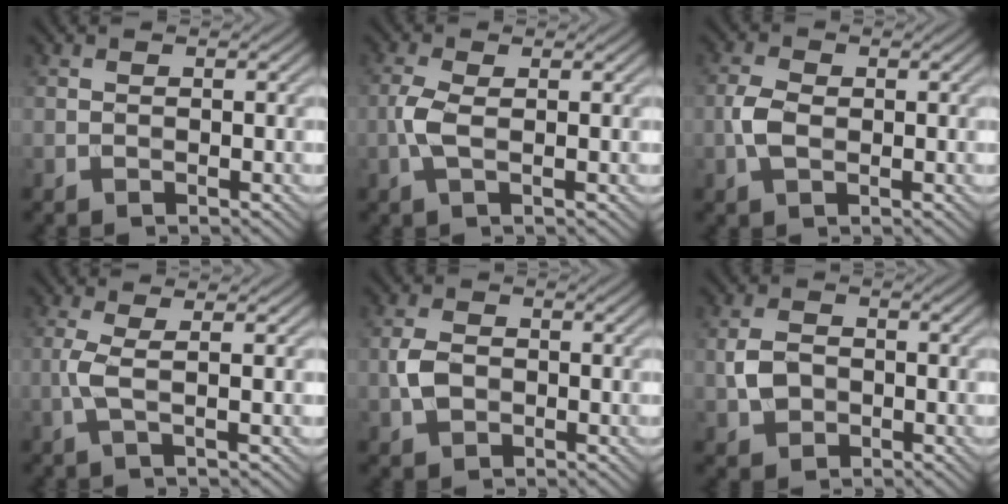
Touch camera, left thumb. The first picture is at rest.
{"total": 2.9, "force": [-0.3, 1.0, 2.7], "torque": [-0.070, 0.002, -0.010]}
{"total": 3.2, "force": [-0.4, 2.0, 2.5], "torque": [-0.062, 0.002, -0.009]}
{"total": 2.9, "force": [0.1, 0.5, 2.8], "torque": [-0.059, 0.003, -0.007]}
{"total": 3.3, "force": [-0.6, 2.3, 2.2], "torque": [-0.051, -0.001, -0.015]}
{"total": 3.4, "force": [-0.7, 2.6, 2.0], "torque": [-0.047, -0.001, -0.016]}